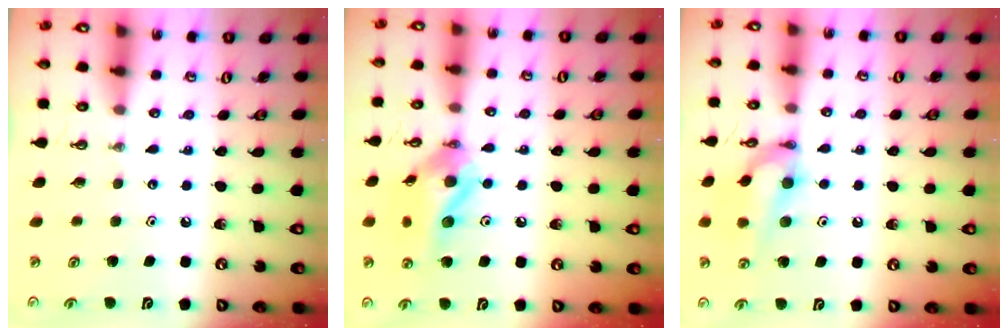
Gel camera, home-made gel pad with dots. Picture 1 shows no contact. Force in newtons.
{"total": 14.3, "press": 14.2, "slide": 1.8}
{"total": 13.3, "press": 13.3, "slide": 0.7}